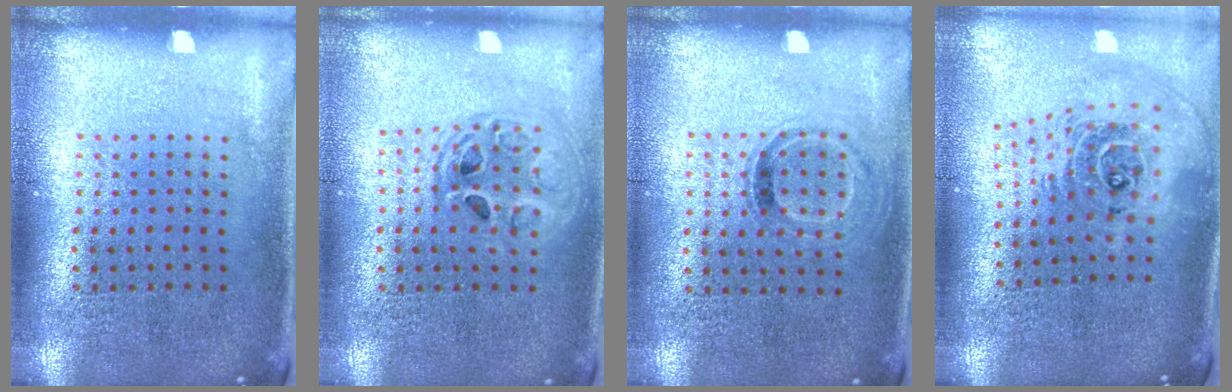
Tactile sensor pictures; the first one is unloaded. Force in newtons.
{"total": 1.4, "press": 1.2, "slide": 0.7}
{"total": 0.8, "press": 0.7, "slide": 0.4}
{"total": 2.4, "press": 1.7, "slide": 1.7}